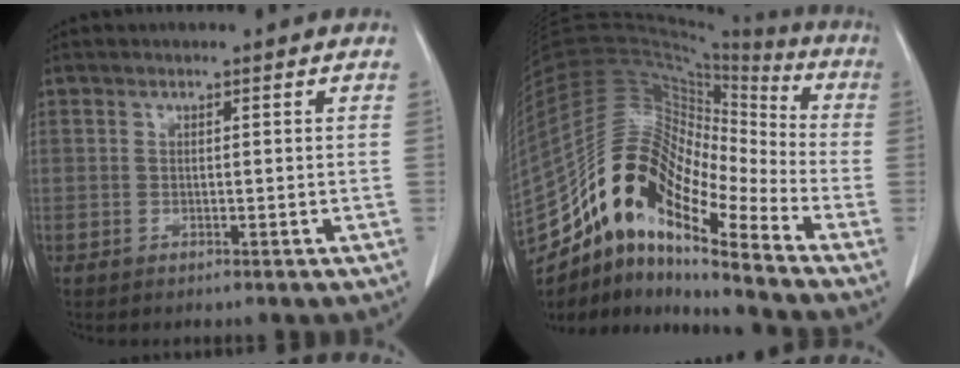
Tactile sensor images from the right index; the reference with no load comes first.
{"total": 18.4, "force": [-12.4, 5.1, 12.6], "torque": [-0.225, 0.055, -0.220]}